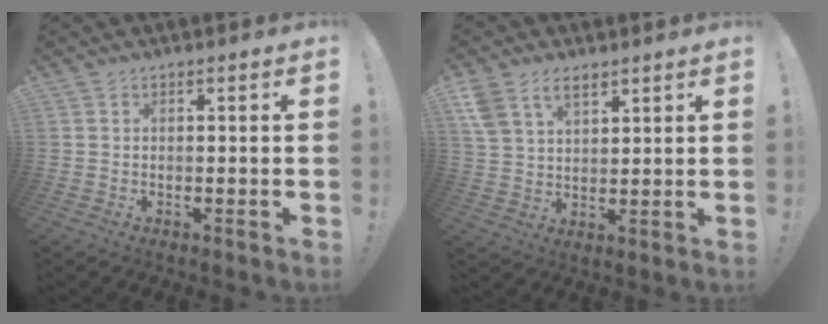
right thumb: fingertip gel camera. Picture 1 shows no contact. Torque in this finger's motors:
{"motor_torque": [0.20, 2.40, 0.68, 0.53, 0.03]}